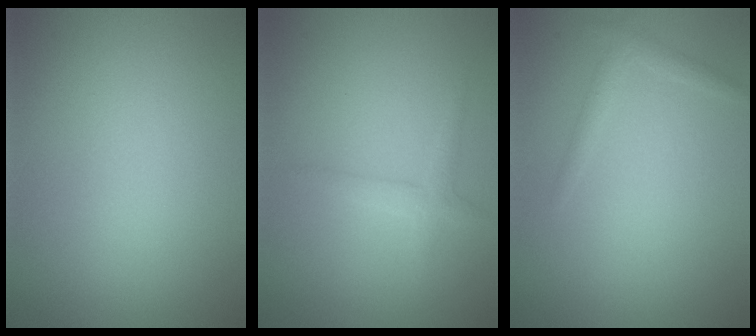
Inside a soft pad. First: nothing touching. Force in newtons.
{"total": 1.6, "press": 1.6, "slide": 0.0}
{"total": 1.2, "press": 1.2, "slide": 0.1}